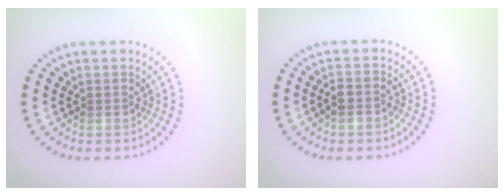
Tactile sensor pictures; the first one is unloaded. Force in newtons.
{"total": 1.7, "press": 1.5, "slide": 0.7}